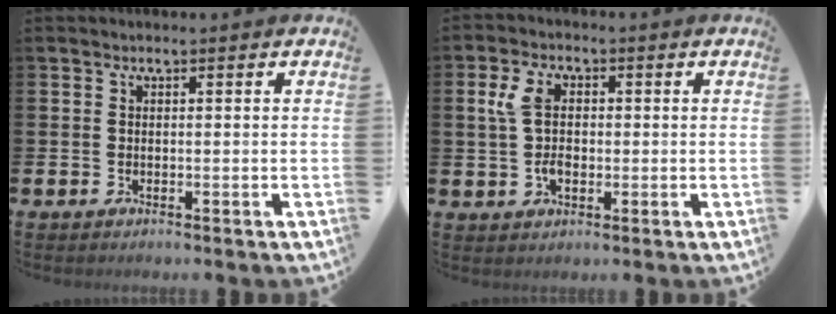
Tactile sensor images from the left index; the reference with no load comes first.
{"total": 5.4, "force": [0.8, 3.5, 4.1], "torque": [-0.081, 0.007, 0.009]}